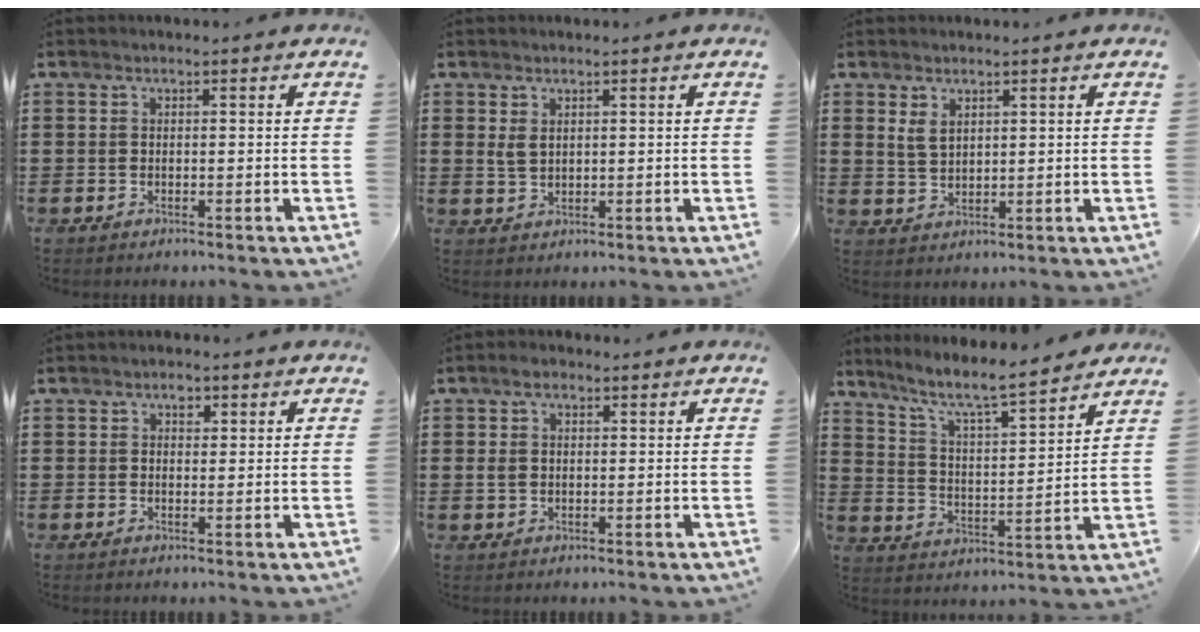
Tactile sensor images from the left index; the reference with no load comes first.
{"total": 1.5, "force": [0.7, 0.9, 1.0], "torque": [-0.024, 0.005, 0.012]}
{"total": 2.6, "force": [1.6, 1.4, 1.6], "torque": [-0.035, 0.003, 0.030]}
{"total": 2.1, "force": [1.3, 1.3, 1.0], "torque": [-0.006, 0.003, 0.018]}
{"total": 3.0, "force": [1.1, 2.1, 1.8], "torque": [-0.041, 0.012, 0.017]}
{"total": 7.3, "force": [6.1, 0.4, 3.9], "torque": [-0.099, -0.038, 0.099]}